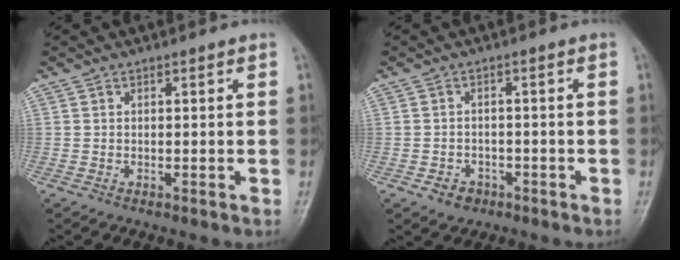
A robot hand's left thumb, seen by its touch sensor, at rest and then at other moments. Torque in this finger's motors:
{"motor_torque": [0.09, 0.19, 0.15, -0.01, 0.00]}